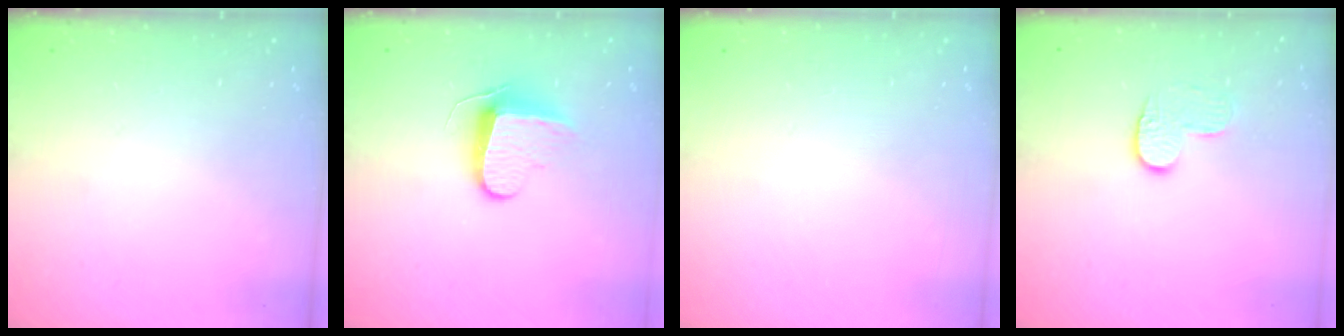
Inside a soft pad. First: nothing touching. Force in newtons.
{"total": 9.6, "press": 9.6, "slide": 0.8}
{"total": 0.0}
{"total": 6.7, "press": 6.7, "slide": 0.5}